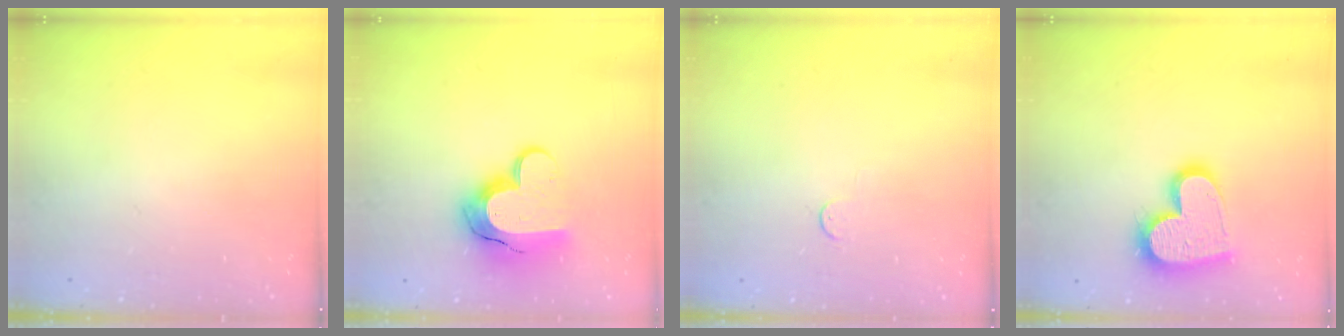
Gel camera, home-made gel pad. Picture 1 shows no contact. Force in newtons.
{"total": 15.4, "press": 15.3, "slide": 1.1}
{"total": 2.8, "press": 2.8, "slide": 0.4}
{"total": 17.9, "press": 17.9, "slide": 1.4}